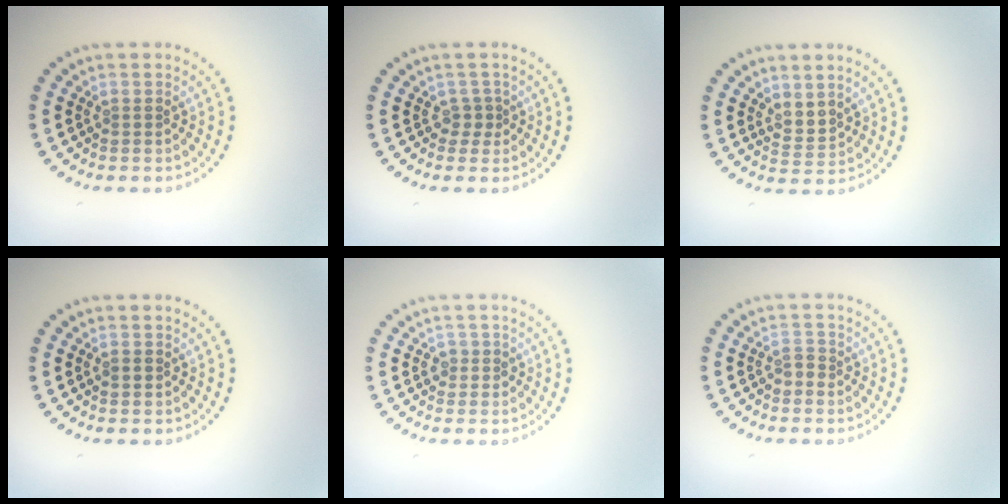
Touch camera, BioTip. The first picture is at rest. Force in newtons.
{"total": 1.1, "press": 0.8, "slide": 0.8}
{"total": 1.7, "press": 1.4, "slide": 1.0}
{"total": 1.0, "press": 1.0, "slide": 0.0}
{"total": 1.2, "press": 1.0, "slide": 0.6}
{"total": 1.2, "press": 1.1, "slide": 0.5}